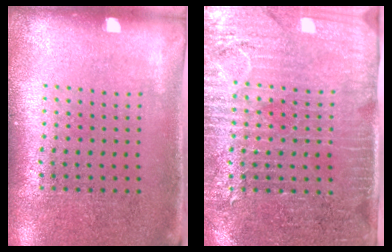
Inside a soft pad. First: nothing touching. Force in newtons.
{"total": 3.7, "press": 3.2, "slide": 1.7}